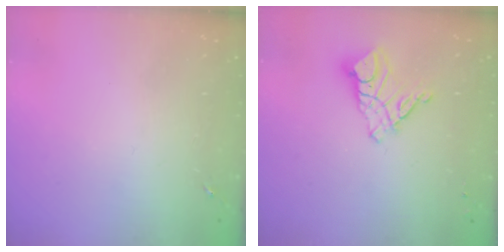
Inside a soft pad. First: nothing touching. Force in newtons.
{"total": 9.7, "press": 9.7, "slide": 1.1}